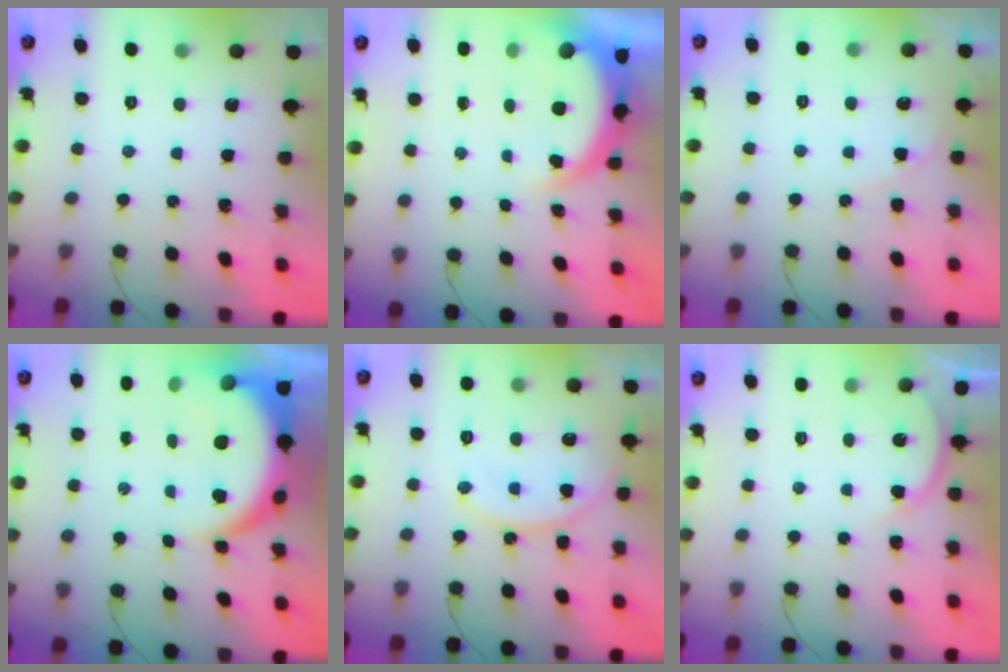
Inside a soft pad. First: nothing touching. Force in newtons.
{"total": 4.6, "press": 4.6, "slide": 0.2}
{"total": 5.5, "press": 5.5, "slide": 0.5}
{"total": 10.2, "press": 10.1, "slide": 1.1}
{"total": 13.4, "press": 13.3, "slide": 1.2}
{"total": 2.9, "press": 2.9, "slide": 0.5}